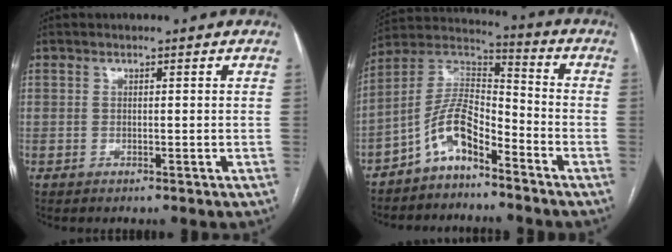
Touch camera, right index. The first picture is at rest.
{"total": 9.3, "force": [-5.8, 3.5, 6.4], "torque": [-0.137, 0.032, -0.115]}